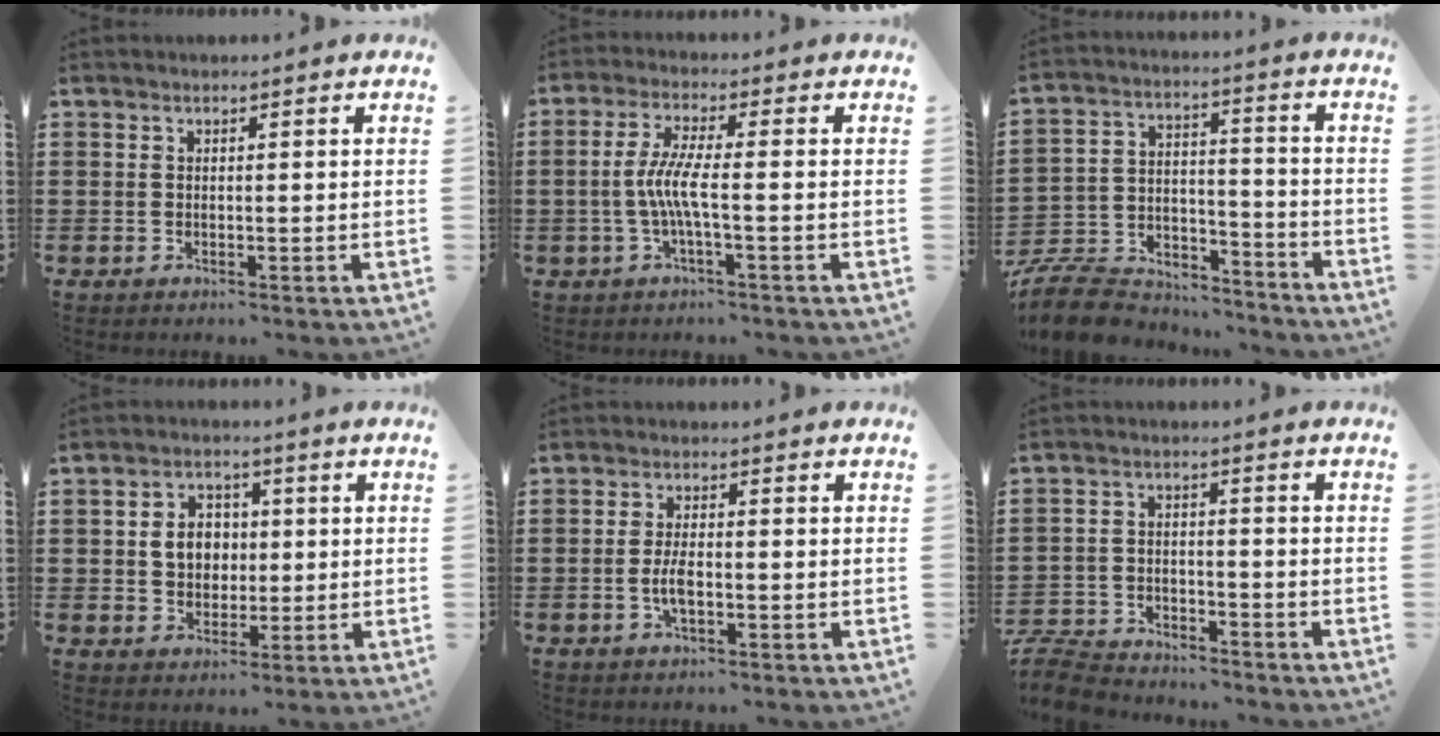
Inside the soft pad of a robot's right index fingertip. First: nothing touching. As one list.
[{"total": 5.3, "force": [-1.1, 0.4, 5.2], "torque": [-0.116, -0.008, -0.031]}, {"total": 10.0, "force": [-9.2, 3.1, 2.5], "torque": [-0.062, 0.024, -0.182]}, {"total": 5.6, "force": [0.4, 4.7, 3.0], "torque": [-0.065, 0.014, 0.001]}, {"total": 3.6, "force": [-1.0, 1.2, 3.3], "torque": [-0.075, -0.004, -0.022]}, {"total": 6.0, "force": [-5.8, 1.2, 0.9], "torque": [-0.036, 0.003, -0.120]}]